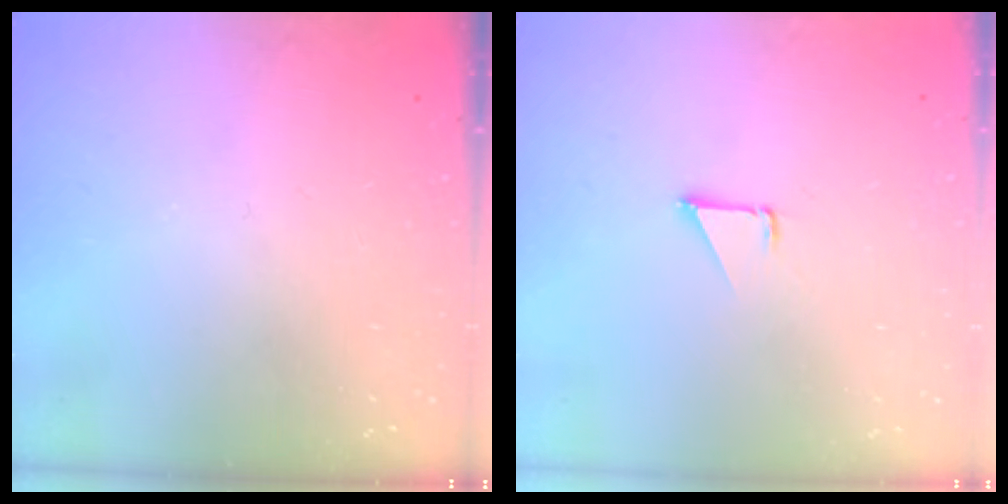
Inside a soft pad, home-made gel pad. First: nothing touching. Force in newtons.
{"total": 1.1, "press": 1.1, "slide": 0.1}